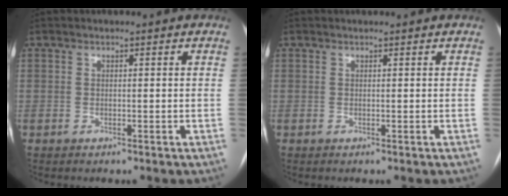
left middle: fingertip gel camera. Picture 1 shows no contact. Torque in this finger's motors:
{"motor_torque": [-0.03, -0.07, 0.01, 0.00]}